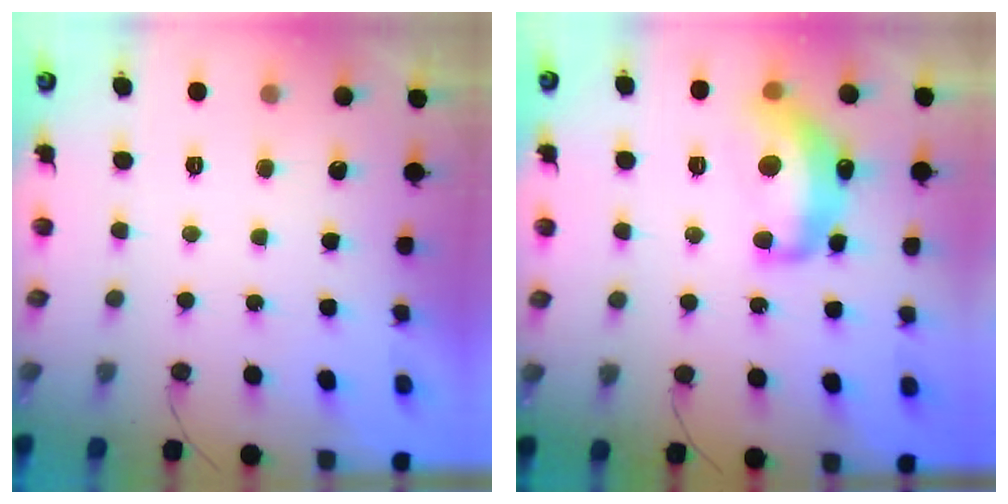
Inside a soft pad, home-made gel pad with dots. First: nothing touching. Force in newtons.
{"total": 13.7, "press": 13.7, "slide": 0.8}